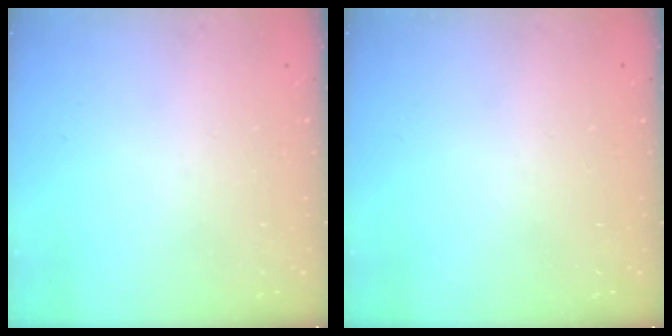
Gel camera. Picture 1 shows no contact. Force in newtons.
{"total": 0.0}